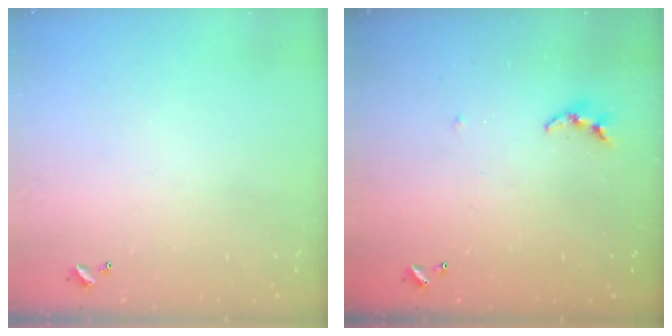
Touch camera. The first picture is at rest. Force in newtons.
{"total": 4.3, "press": 4.3, "slide": 0.4}